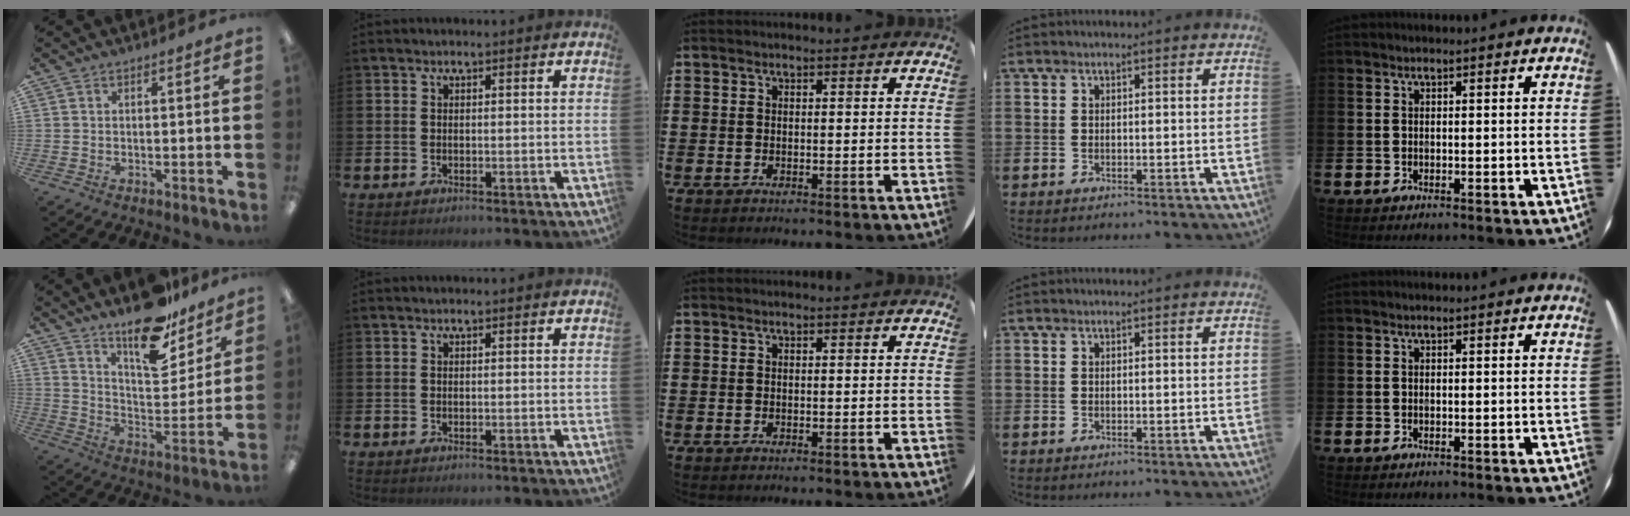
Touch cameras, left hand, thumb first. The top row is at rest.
{"thumb": {"total": 16.6, "force": [13.1, 6.2, 8.1], "torque": [-0.122, -0.089, 0.227]}}